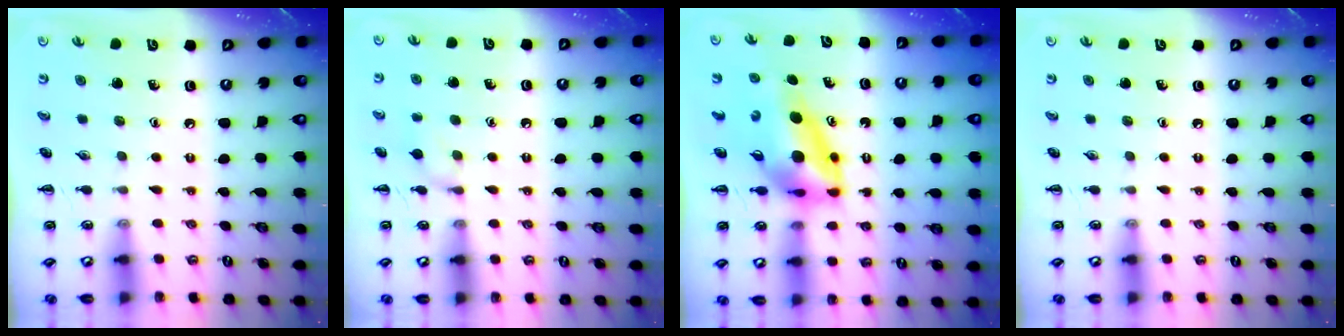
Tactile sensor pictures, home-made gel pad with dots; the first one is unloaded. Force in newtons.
{"total": 7.4, "press": 7.0, "slide": 2.4}
{"total": 9.6, "press": 9.1, "slide": 3.0}
{"total": 0.0}